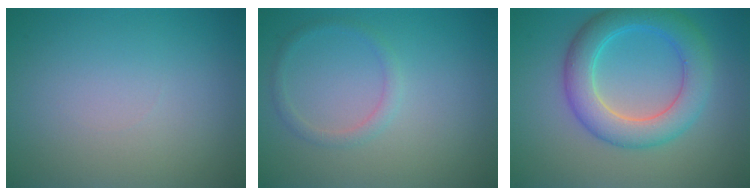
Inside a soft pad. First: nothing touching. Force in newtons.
{"total": 1.3, "press": 1.3, "slide": 0.1}
{"total": 5.7, "press": 5.7, "slide": 0.4}